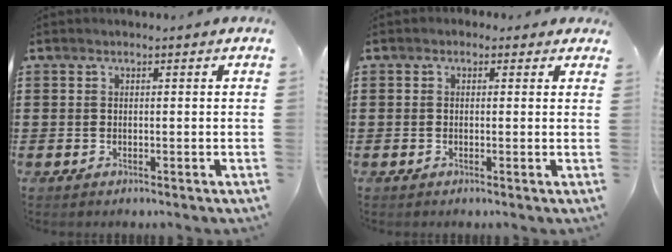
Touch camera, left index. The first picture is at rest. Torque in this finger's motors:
{"motor_torque": [2.14, 0.00, 0.40, -0.03]}